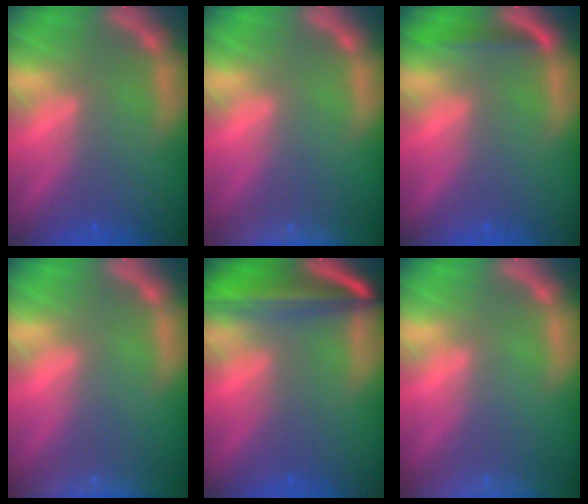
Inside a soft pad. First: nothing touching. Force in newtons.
{"total": 8.5}
{"total": 1.9}
{"total": 8.5}
{"total": 9.2}
{"total": 10.0}